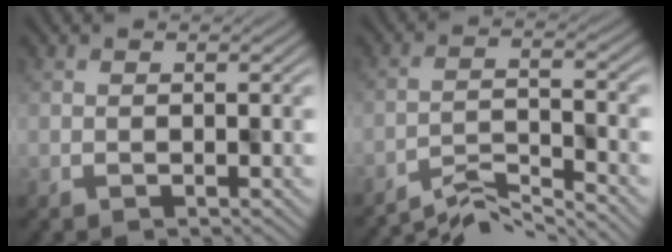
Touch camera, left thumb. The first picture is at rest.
{"total": 6.7, "force": [-5.7, 1.3, 3.2], "torque": [-0.058, -0.001, -0.101]}